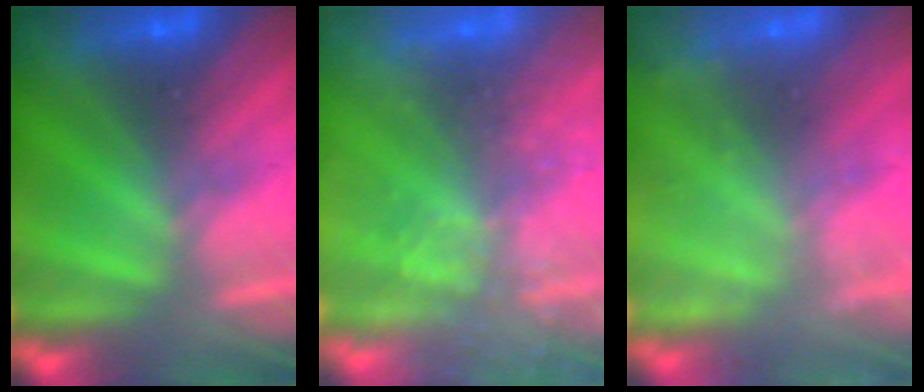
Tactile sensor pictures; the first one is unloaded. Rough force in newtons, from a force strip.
{"total": 6.1}
{"total": 2.4}